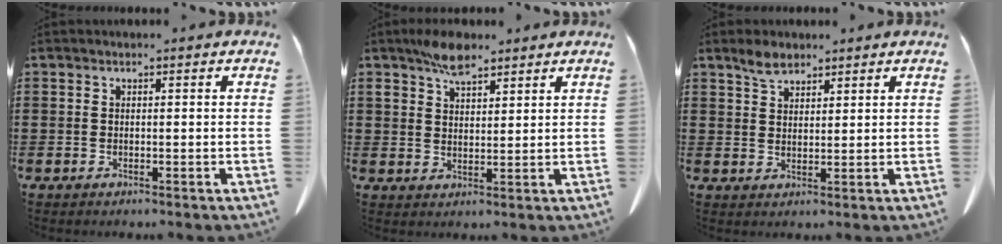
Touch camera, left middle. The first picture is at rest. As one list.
[{"total": 5.6, "force": [4.3, 2.2, 2.9], "torque": [-0.060, -0.004, 0.079]}, {"total": 3.2, "force": [2.6, 1.3, 1.4], "torque": [-0.033, 0.003, 0.049]}]